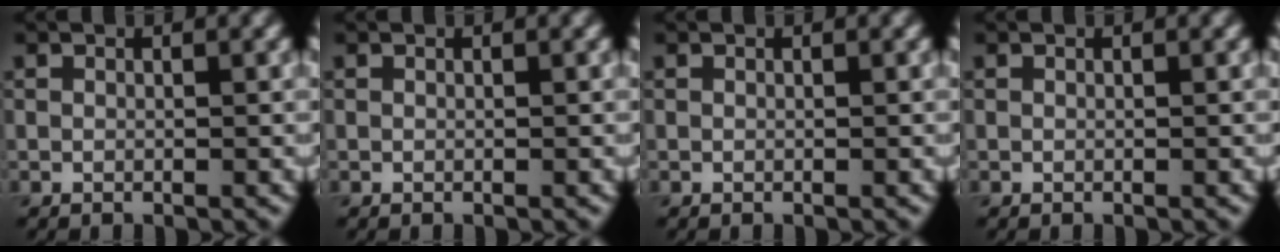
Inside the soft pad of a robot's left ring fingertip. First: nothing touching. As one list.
[{"total": 0.0}, {"total": 0.0}, {"total": 0.0}]